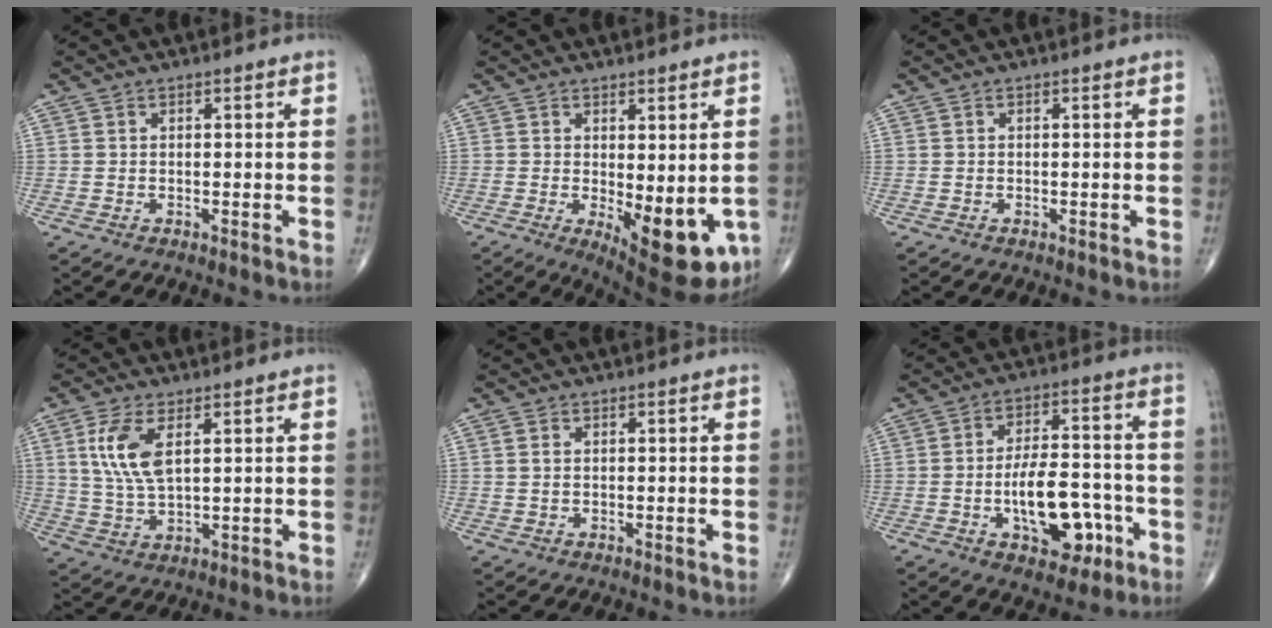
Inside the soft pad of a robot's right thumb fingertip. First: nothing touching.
{"total": 12.8, "force": [-2.6, 5.1, 11.5], "torque": [-0.135, -0.025, -0.019]}
{"total": 0.0}
{"total": 8.9, "force": [2.9, 4.0, 7.4], "torque": [-0.158, -0.008, 0.063]}
{"total": 1.1, "force": [0.4, 0.7, 0.8], "torque": [-0.023, 0.003, 0.012]}
{"total": 14.0, "force": [-4.4, 7.2, 11.1], "torque": [-0.149, 0.034, -0.063]}